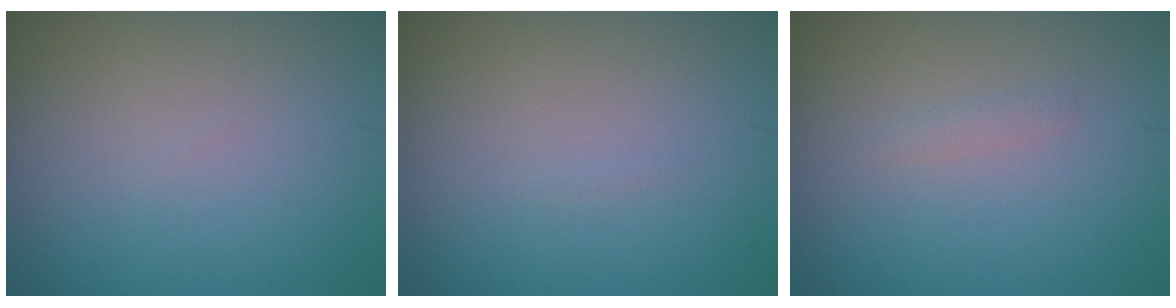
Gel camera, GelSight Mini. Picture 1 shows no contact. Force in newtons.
{"total": 0.0}
{"total": 0.7, "press": 0.7, "slide": 0.0}